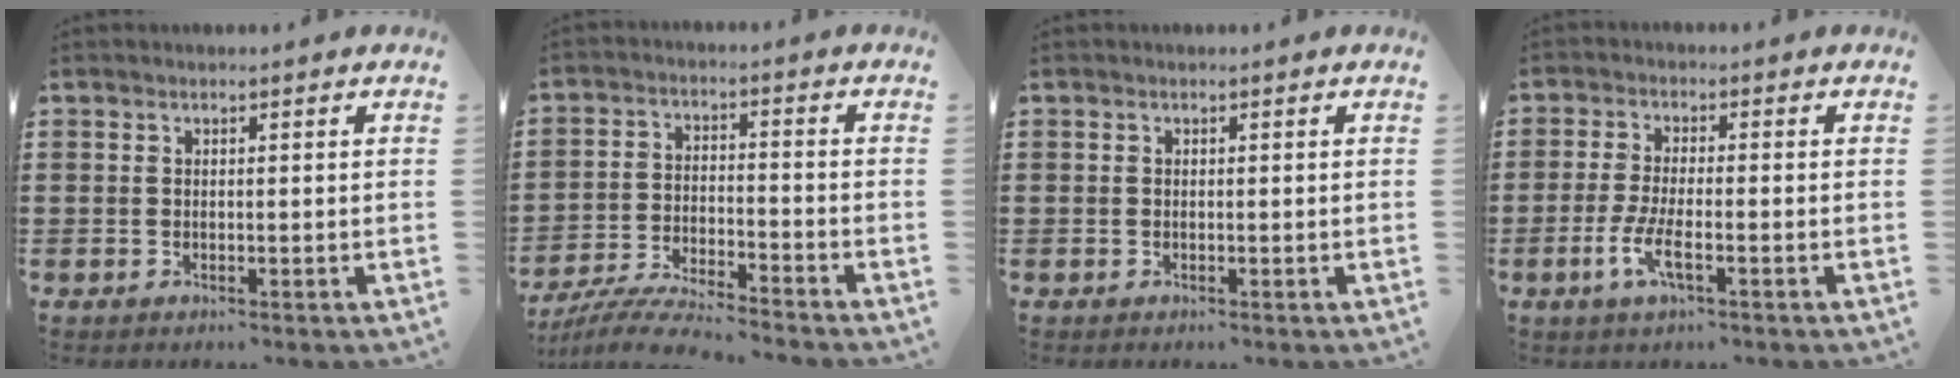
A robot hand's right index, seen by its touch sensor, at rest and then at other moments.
{"total": 6.2, "force": [-5.9, 0.0, 1.7], "torque": [-0.046, -0.007, -0.119]}
{"total": 0.0}
{"total": 4.9, "force": [-2.0, 1.0, 4.4], "torque": [-0.099, -0.012, -0.042]}